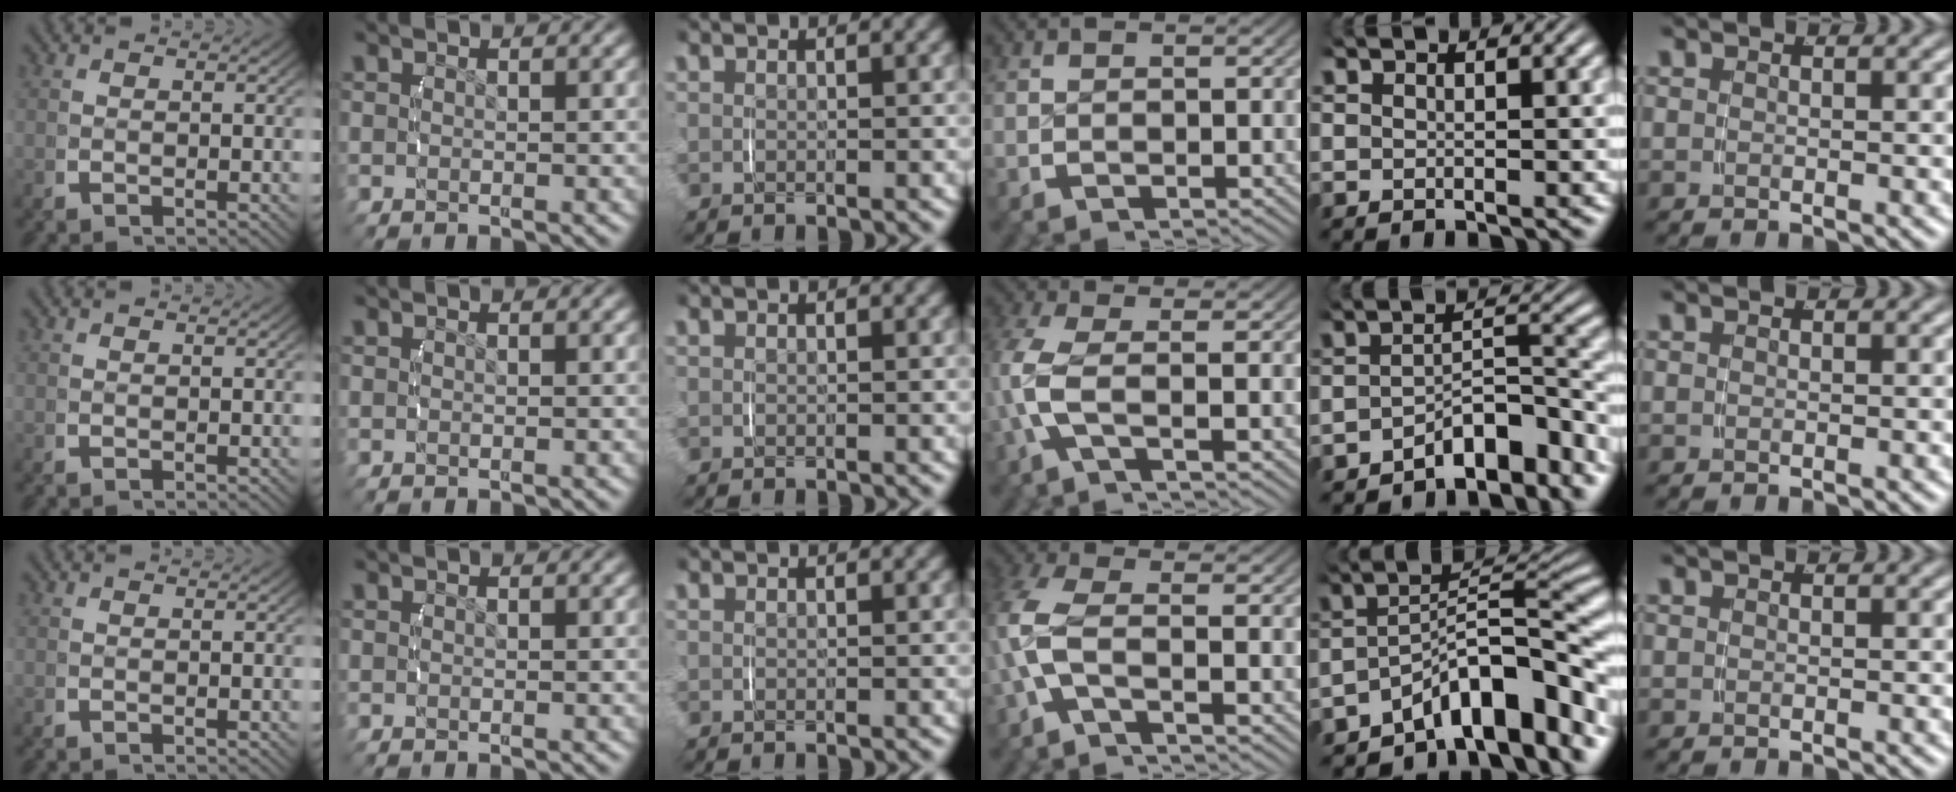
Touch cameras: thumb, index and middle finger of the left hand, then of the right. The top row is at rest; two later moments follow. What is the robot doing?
{"motion": "lift_and_place", "object": "toothpaste"}